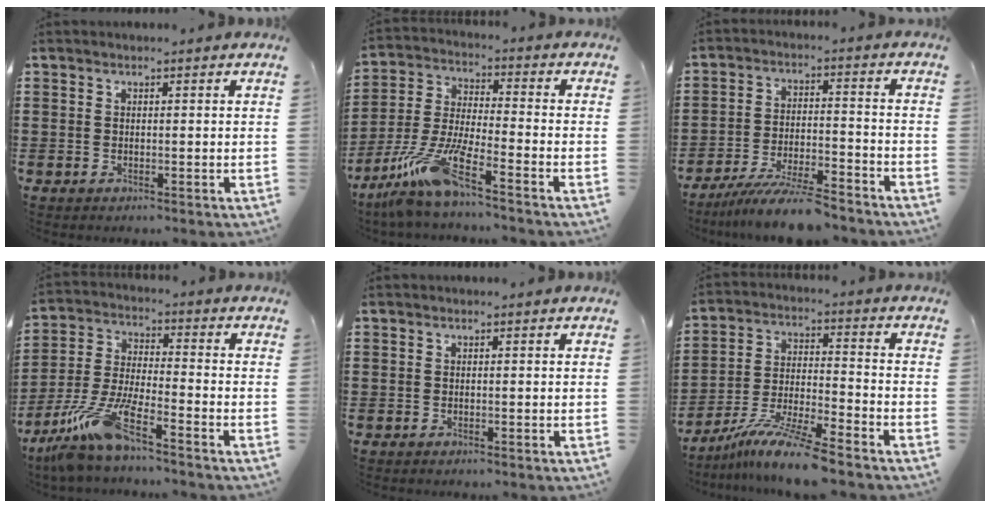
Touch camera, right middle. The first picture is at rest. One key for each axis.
{"total": 9.9, "fx": -7.3, "fy": 0.3, "fz": 6.7, "tx": -0.159, "ty": -0.018, "tz": -0.152}
{"total": 8.8, "fx": -7.9, "fy": 0.5, "fz": 3.7, "tx": -0.072, "ty": 0.005, "tz": -0.150}
{"total": 10.1, "fx": -7.6, "fy": 0.8, "fz": 6.6, "tx": -0.154, "ty": -0.011, "tz": -0.154}
{"total": 0.0}
{"total": 9.7, "fx": -8.3, "fy": -0.2, "fz": 4.9, "tx": -0.093, "ty": 0.001, "tz": -0.162}